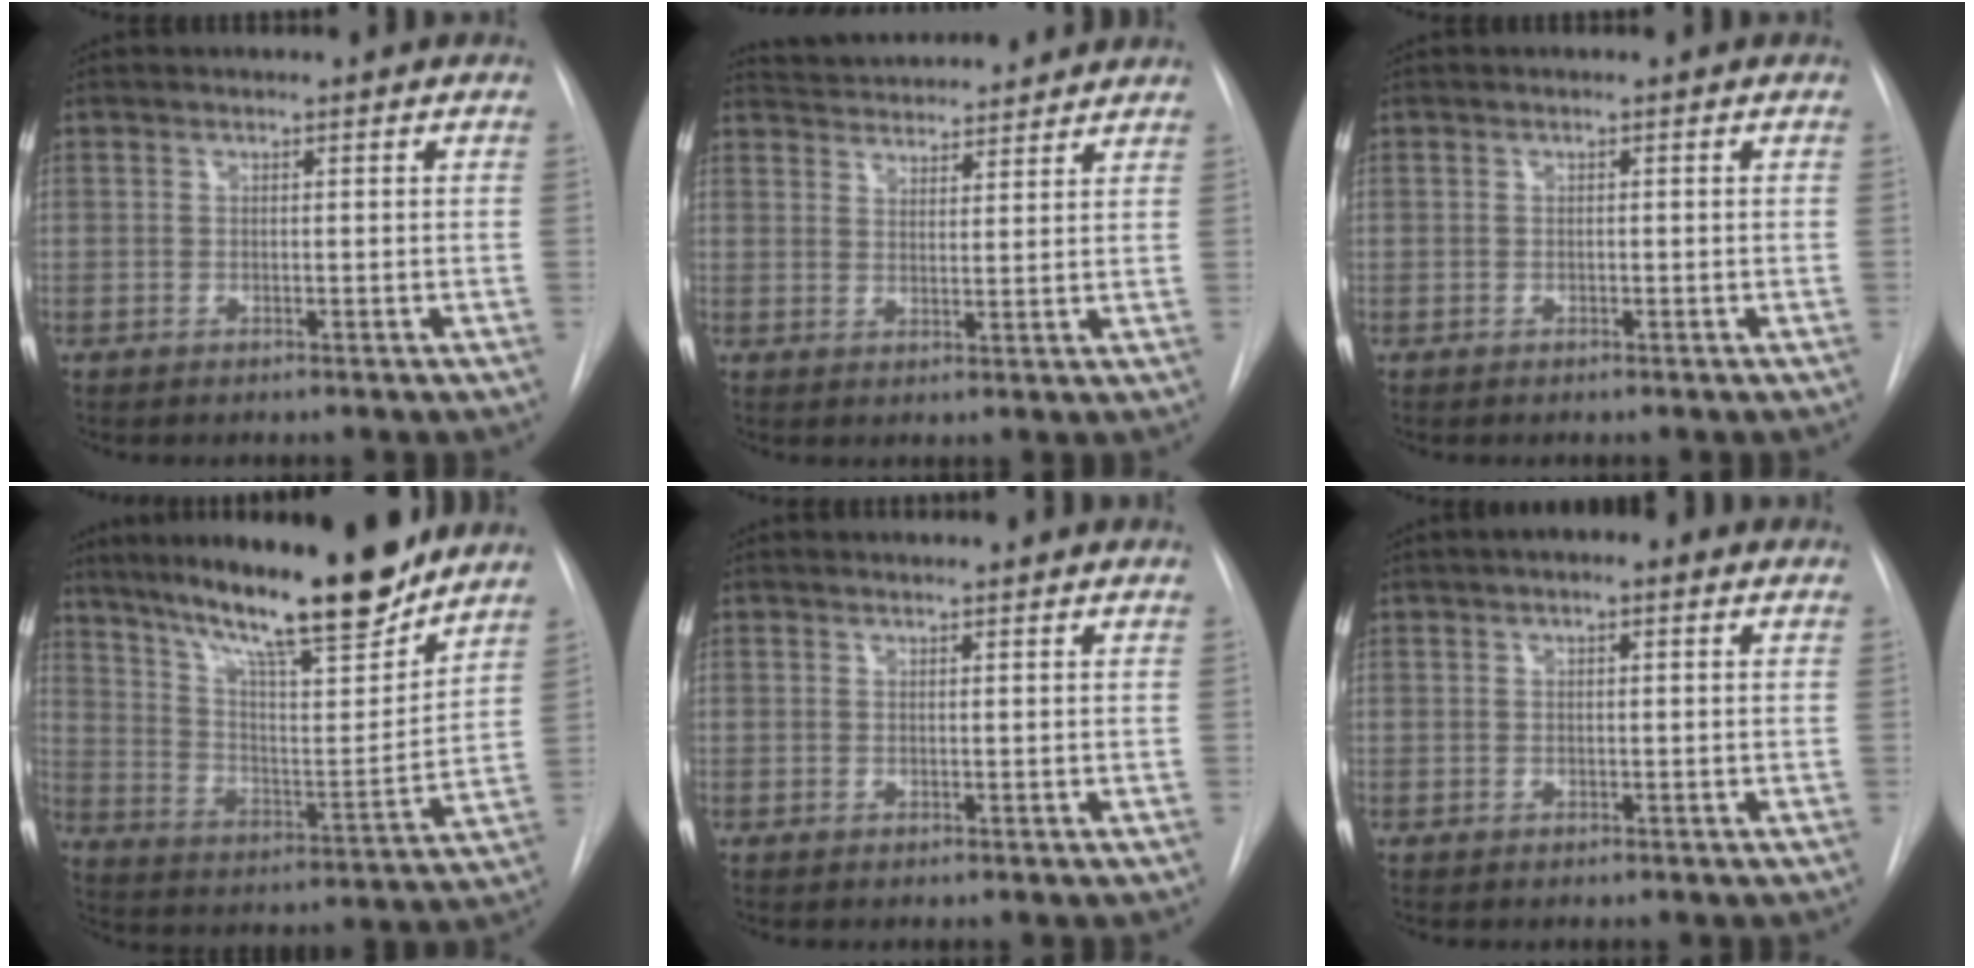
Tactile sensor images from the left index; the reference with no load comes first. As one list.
[{"total": 11.7, "force": [11.1, 2.1, 2.9], "torque": [-0.044, 0.020, 0.159]}, {"total": 1.1, "force": [-1.1, -0.1, -0.1], "torque": [0.006, -0.004, -0.015]}, {"total": 20.0, "force": [16.2, 2.3, 11.6], "torque": [-0.193, -0.014, 0.262]}, {"total": 1.4, "force": [1.4, 0.0, 0.4], "torque": [-0.008, 0.010, 0.013]}, {"total": 2.1, "force": [0.3, 0.8, 2.0], "torque": [-0.030, 0.008, 0.001]}]